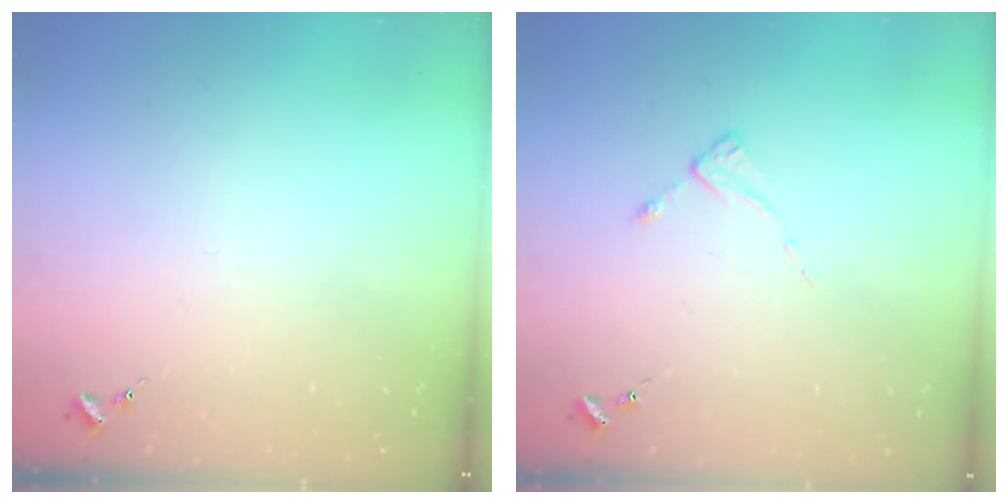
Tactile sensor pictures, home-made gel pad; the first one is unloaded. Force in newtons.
{"total": 1.9, "press": 1.8, "slide": 0.3}